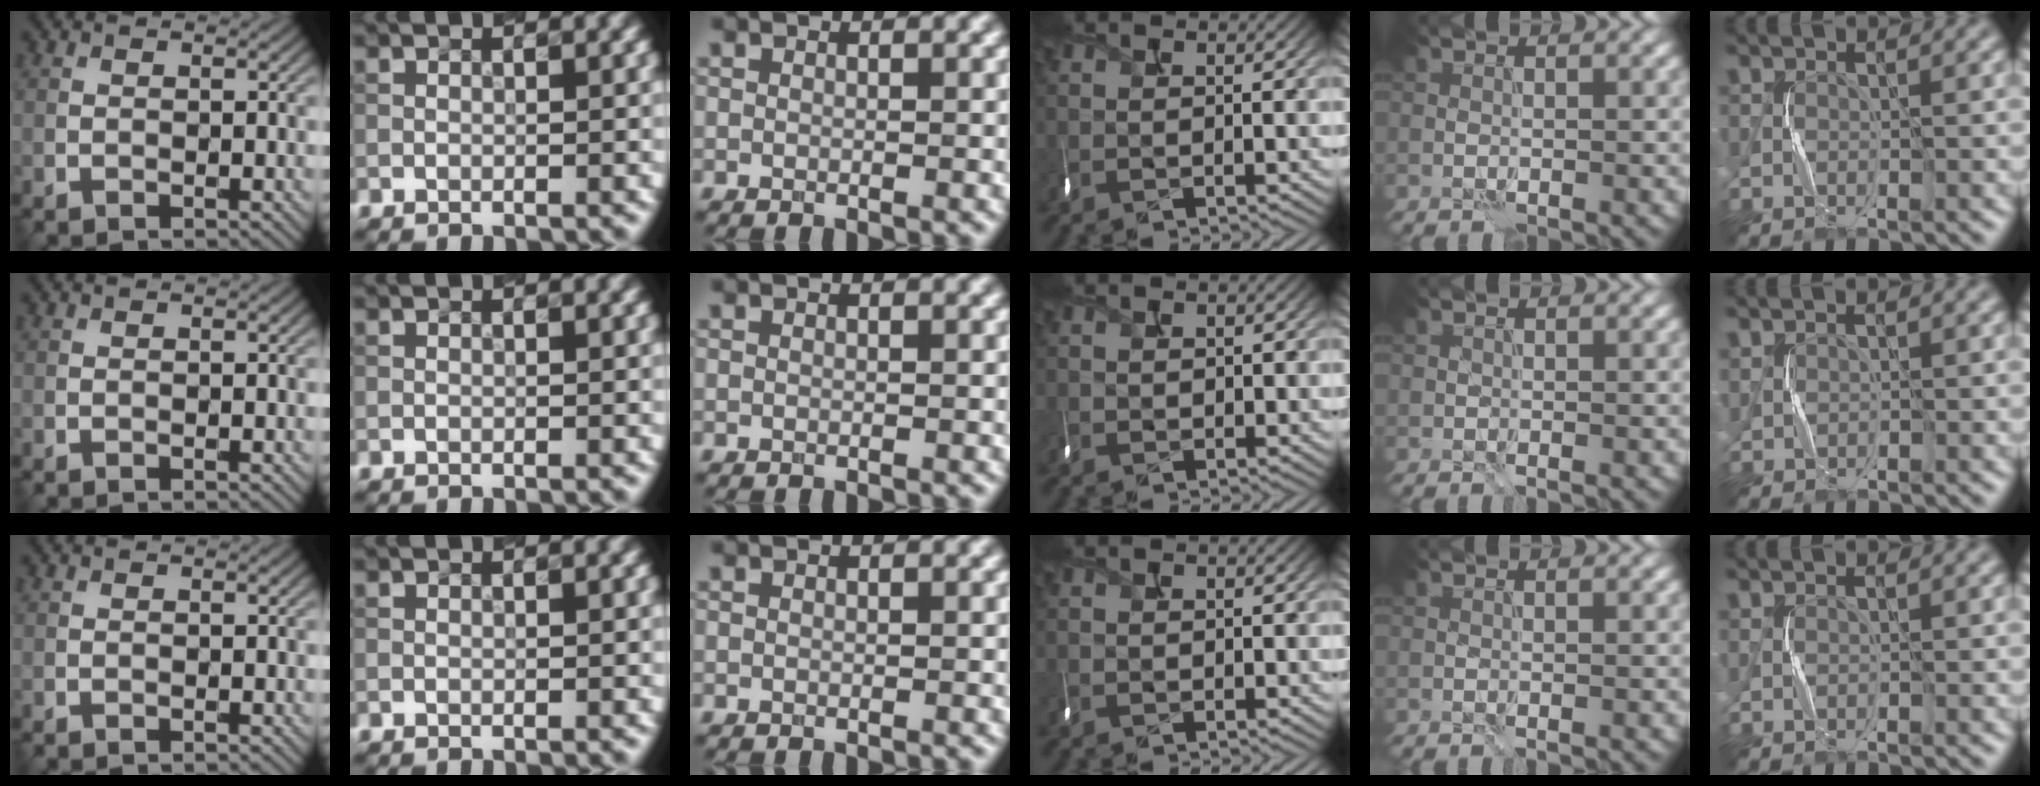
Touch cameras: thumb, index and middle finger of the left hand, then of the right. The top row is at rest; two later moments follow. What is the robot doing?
{"motion": "shake", "object": "tambourine"}